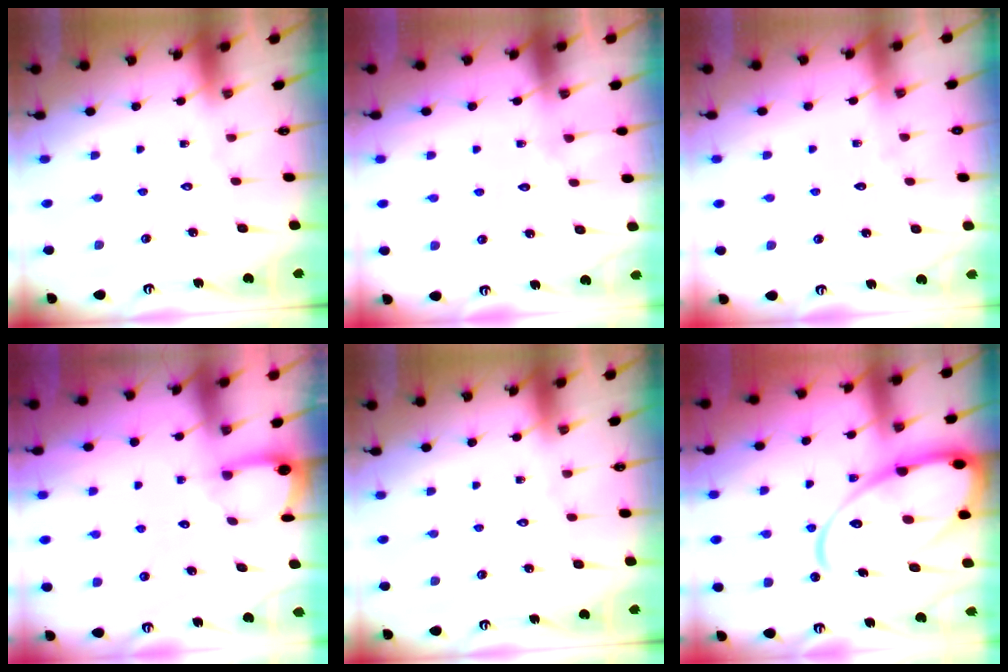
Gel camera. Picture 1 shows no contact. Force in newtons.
{"total": 4.9, "press": 4.8, "slide": 0.6}
{"total": 3.2, "press": 3.2, "slide": 0.4}
{"total": 2.8, "press": 2.8, "slide": 0.3}
{"total": 0.0}
{"total": 18.3, "press": 18.2, "slide": 1.7}